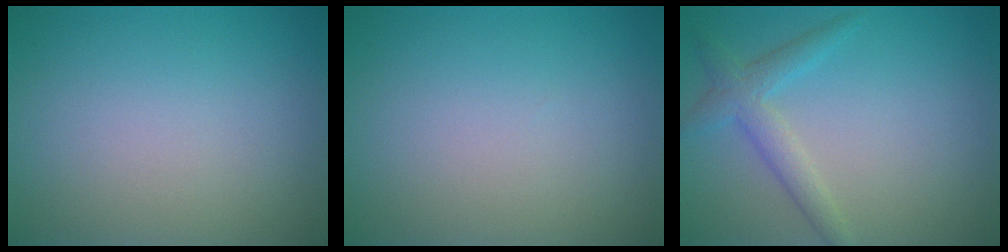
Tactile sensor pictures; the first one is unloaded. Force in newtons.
{"total": 0.0}
{"total": 2.7, "press": 2.7, "slide": 0.1}